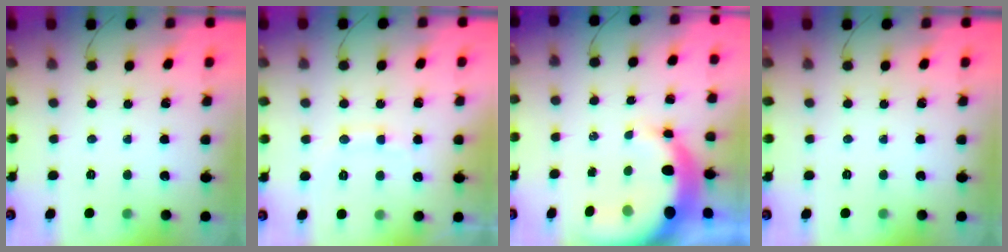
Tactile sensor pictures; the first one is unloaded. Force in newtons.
{"total": 8.7, "press": 8.6, "slide": 1.2}
{"total": 10.0, "press": 9.8, "slide": 2.1}
{"total": 0.0}